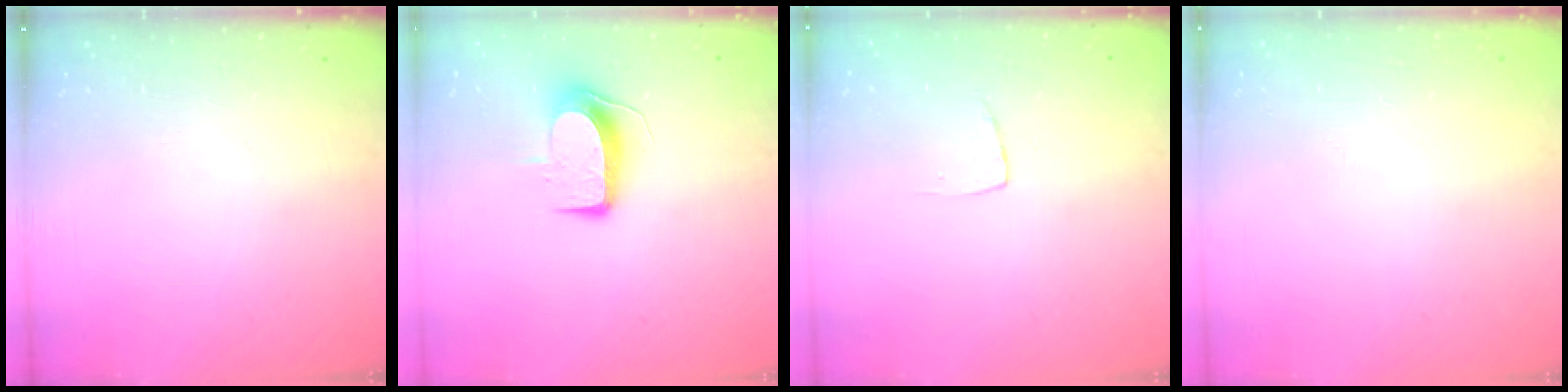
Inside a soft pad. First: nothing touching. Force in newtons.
{"total": 8.8, "press": 8.8, "slide": 0.2}
{"total": 3.8, "press": 3.7, "slide": 0.3}
{"total": 0.0}